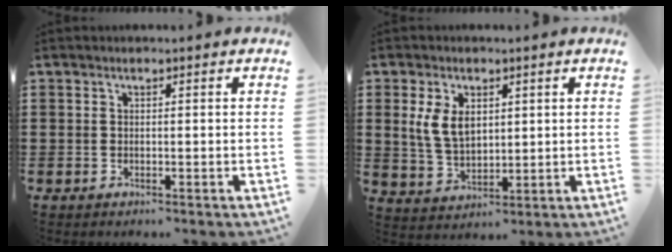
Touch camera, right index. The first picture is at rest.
{"total": 6.2, "force": [1.7, 3.8, 4.5], "torque": [-0.114, 0.007, 0.025]}